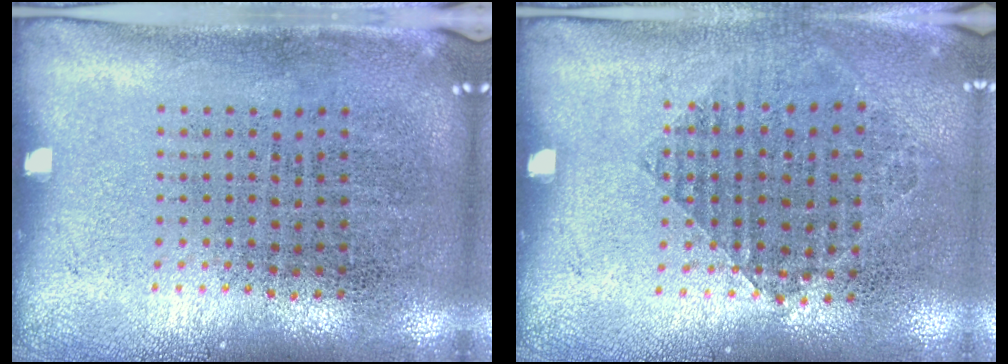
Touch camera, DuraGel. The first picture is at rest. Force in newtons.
{"total": 0.9, "press": 0.9, "slide": 0.4}